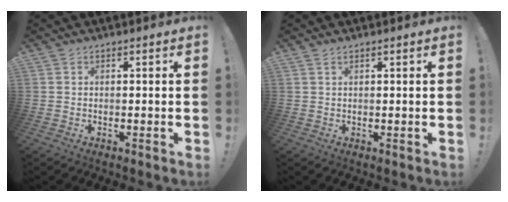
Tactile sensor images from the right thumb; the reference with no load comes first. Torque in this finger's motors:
{"motor_torque": [0.03, -0.16, -0.09, -0.27, 0.00]}